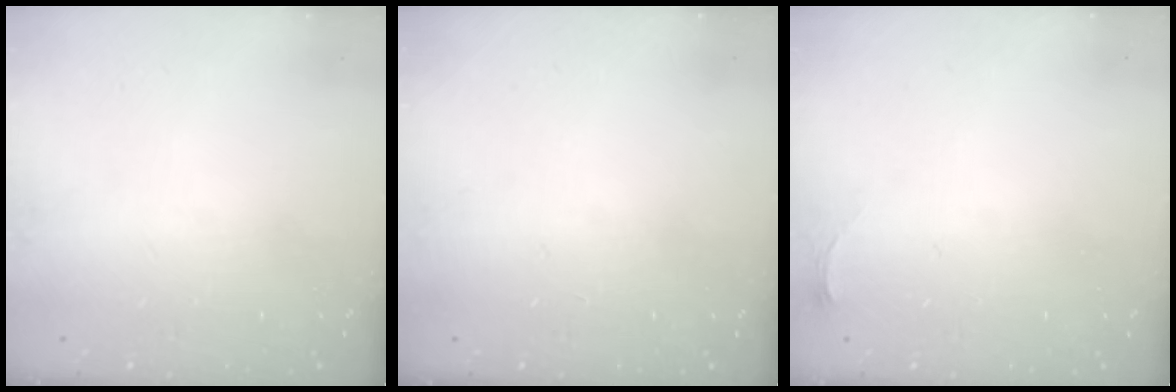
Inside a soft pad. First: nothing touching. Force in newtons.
{"total": 0.0}
{"total": 2.8, "press": 2.8, "slide": 0.4}